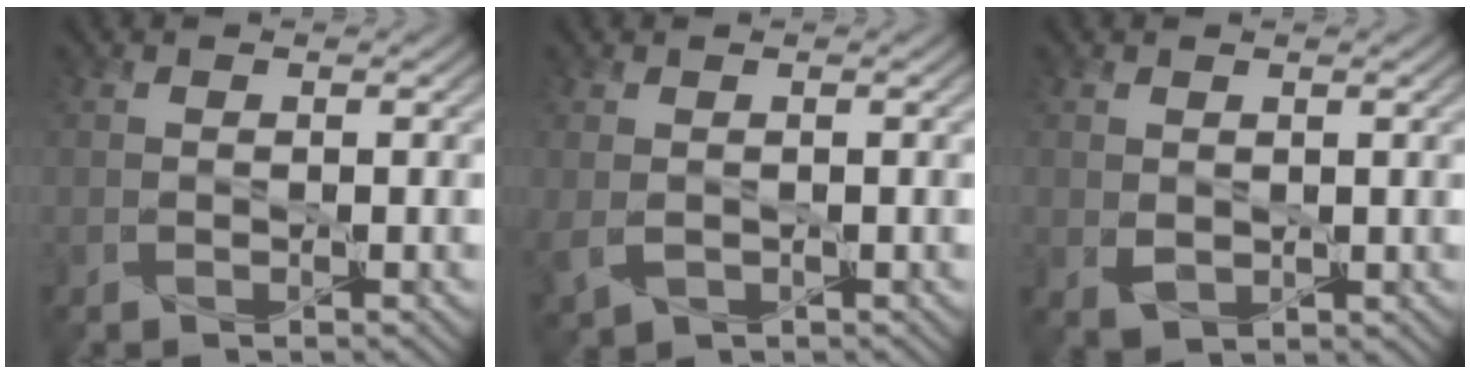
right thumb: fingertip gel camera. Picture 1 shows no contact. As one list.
[{"total": 2.5, "force": [-0.3, 1.8, 1.8], "torque": [-0.052, -0.011, -0.001]}, {"total": 1.8, "force": [0.6, 1.5, 0.9], "torque": [-0.025, -0.005, 0.016]}]